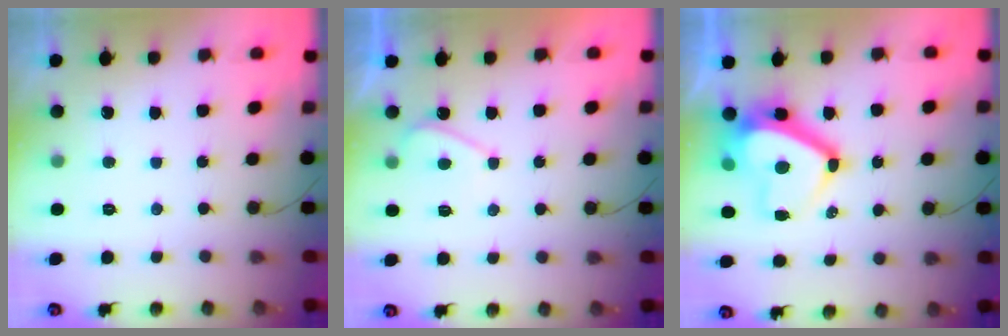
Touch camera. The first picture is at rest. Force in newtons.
{"total": 2.9, "press": 2.9, "slide": 0.4}
{"total": 13.0, "press": 12.7, "slide": 2.6}